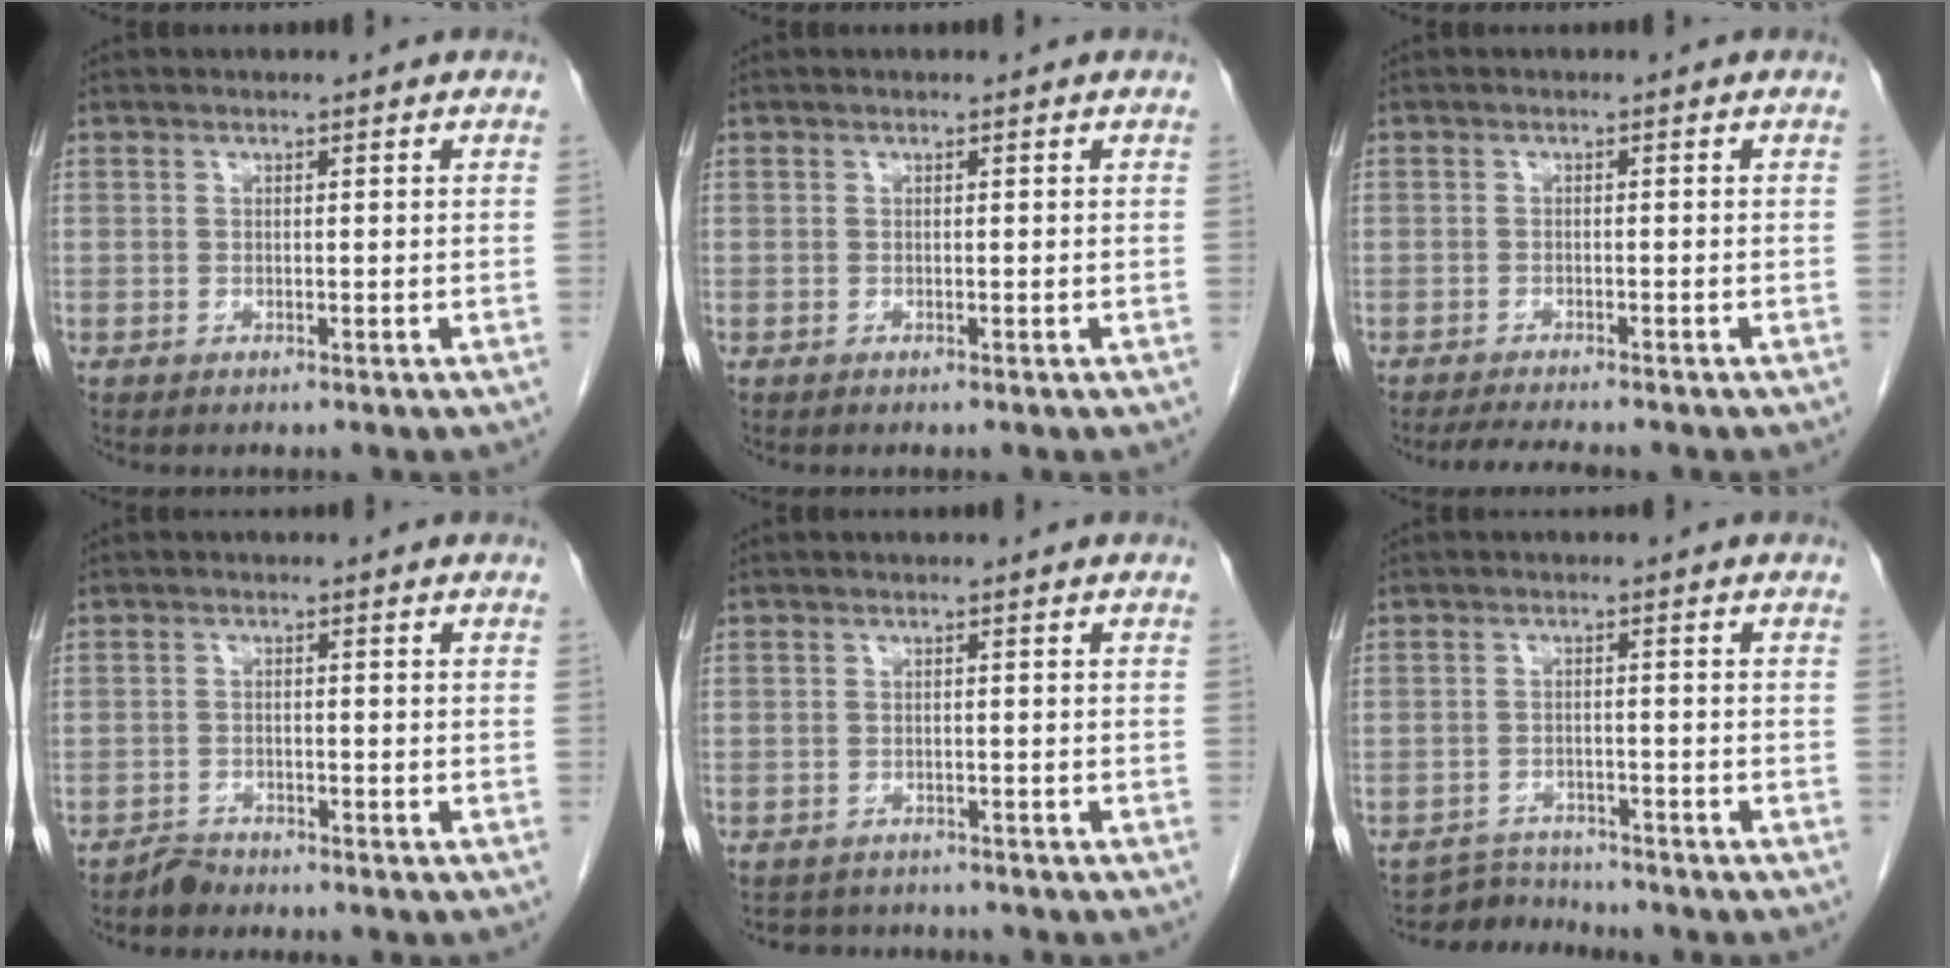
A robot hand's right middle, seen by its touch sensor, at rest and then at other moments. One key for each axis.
{"total": 0.0}
{"total": 4.8, "fx": -4.3, "fy": 0.5, "fz": 2.2, "tx": -0.032, "ty": -0.012, "tz": -0.065}
{"total": 1.8, "fx": -1.7, "fy": 0.4, "fz": -0.1, "tx": -0.001, "ty": -0.002, "tz": -0.031}
{"total": 4.6, "fx": -4.3, "fy": 1.6, "fz": 0.3, "tx": -0.003, "ty": 0.002, "tz": -0.059}
{"total": 3.9, "fx": -3.7, "fy": 0.4, "fz": -1.2, "tx": 0.021, "ty": -0.004, "tz": -0.061}